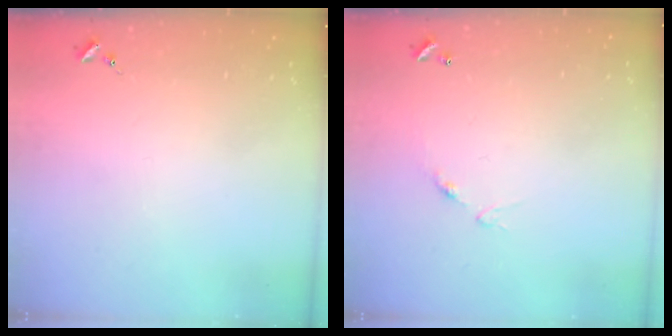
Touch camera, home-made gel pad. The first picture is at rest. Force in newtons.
{"total": 6.1, "press": 6.1, "slide": 0.6}